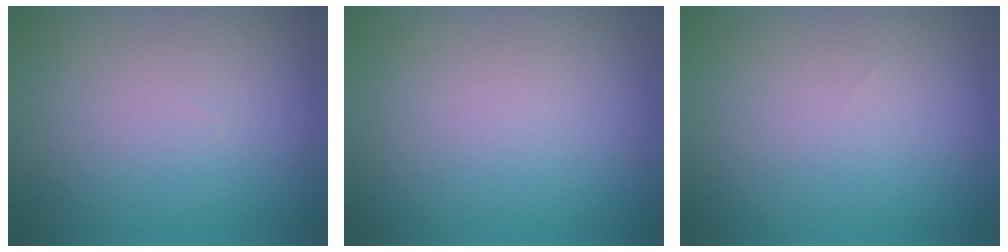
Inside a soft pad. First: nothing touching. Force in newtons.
{"total": 0.0}
{"total": 0.0}